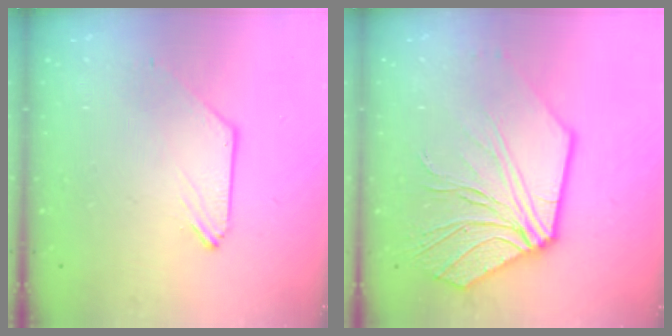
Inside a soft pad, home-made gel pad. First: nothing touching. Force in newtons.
{"total": 12.9, "press": 12.8, "slide": 1.5}